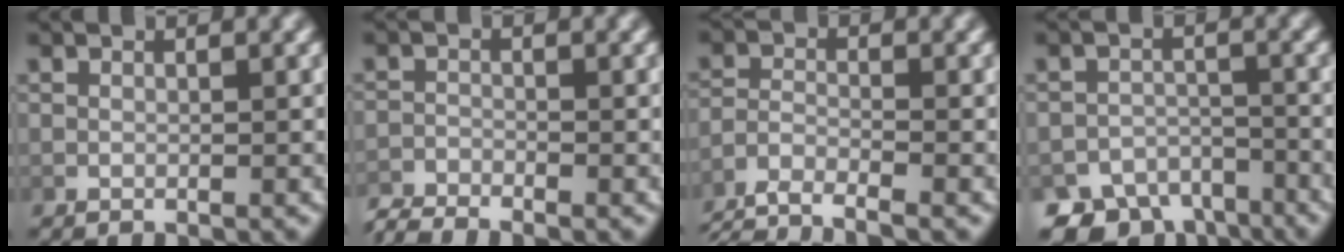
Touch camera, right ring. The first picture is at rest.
{"total": 2.5, "force": [-2.4, 0.4, 0.2], "torque": [-0.002, -0.010, -0.044]}
{"total": 7.1, "force": [-6.2, 2.2, 2.6], "torque": [-0.051, -0.025, -0.095]}
{"total": 8.2, "force": [-6.9, 4.0, 2.0], "torque": [-0.012, -0.023, -0.115]}